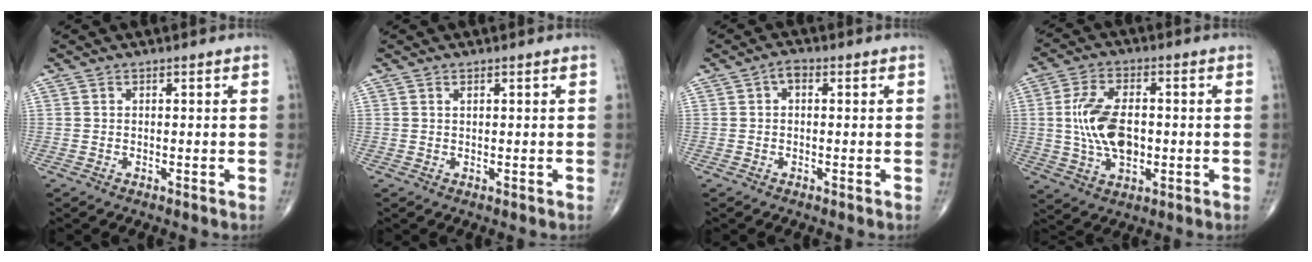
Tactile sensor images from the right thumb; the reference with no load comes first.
{"total": 0.5, "force": [0.3, 0.2, 0.4], "torque": [-0.008, 0.001, 0.006]}
{"total": 2.0, "force": [0.3, 1.2, 1.5], "torque": [-0.019, 0.007, -0.002]}
{"total": 11.6, "force": [-0.2, 6.6, 9.6], "torque": [-0.179, 0.005, -0.001]}